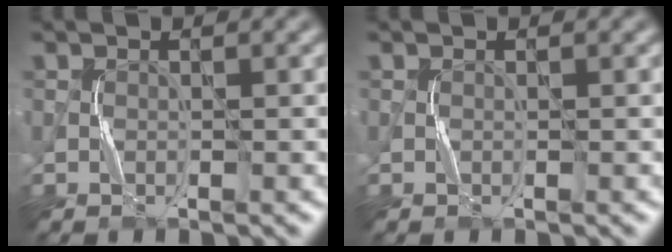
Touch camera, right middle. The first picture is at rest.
{"total": 0.0}